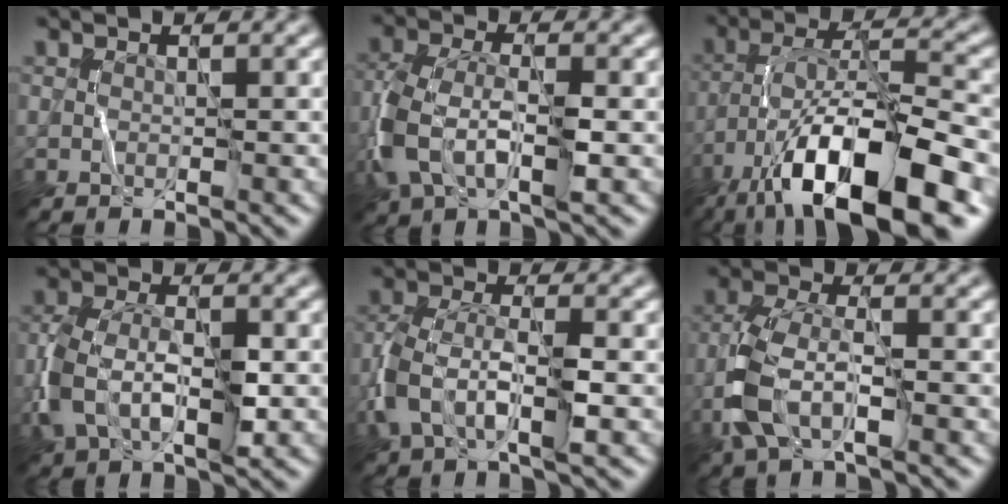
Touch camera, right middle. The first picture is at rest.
{"total": 5.7, "force": [-2.0, 3.1, 4.3], "torque": [-0.104, -0.002, -0.043]}
{"total": 14.9, "force": [-8.6, 4.7, 11.3], "torque": [-0.197, 0.005, -0.151]}
{"total": 5.4, "force": [-1.3, 3.2, 4.1], "torque": [-0.095, -0.002, -0.029]}
{"total": 4.8, "force": [-1.8, 2.4, 3.7], "torque": [-0.087, 0.005, -0.039]}
{"total": 4.9, "force": [-2.1, 2.2, 3.8], "torque": [-0.093, 0.004, -0.046]}